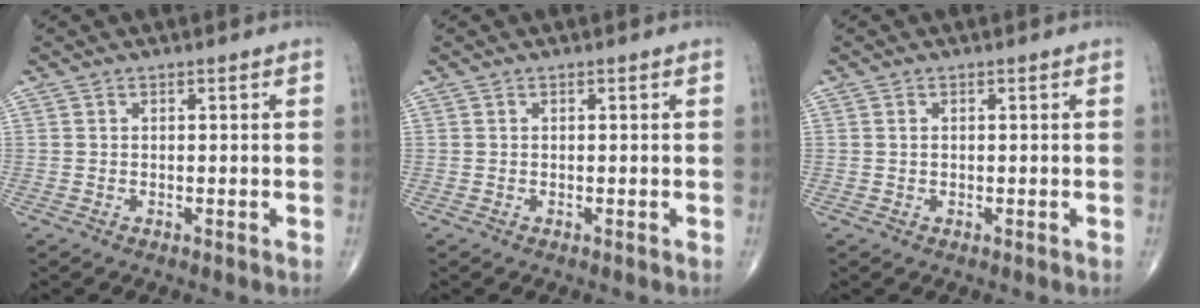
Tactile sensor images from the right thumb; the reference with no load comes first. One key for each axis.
{"total": 0.0}
{"total": 0.7, "fx": 0.2, "fy": 0.5, "fz": 0.5, "tx": -0.009, "ty": 0.002, "tz": 0.005}